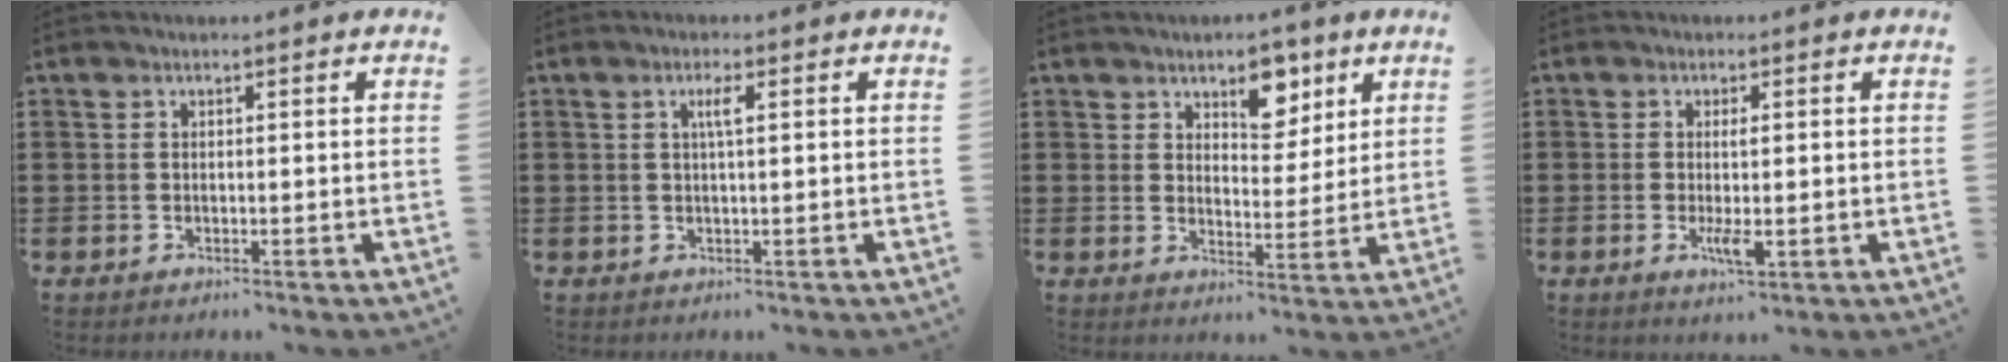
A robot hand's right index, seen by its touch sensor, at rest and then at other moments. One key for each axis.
{"total": 2.2, "fx": 0.7, "fy": 0.2, "fz": 2.0, "tx": -0.041, "ty": 0.003, "tz": 0.009}
{"total": 6.7, "fx": 4.5, "fy": 3.8, "fz": 3.2, "tx": -0.049, "ty": -0.004, "tz": 0.076}
{"total": 3.5, "fx": -0.6, "fy": 0.9, "fz": 3.3, "tx": -0.070, "ty": -0.006, "tz": -0.015}